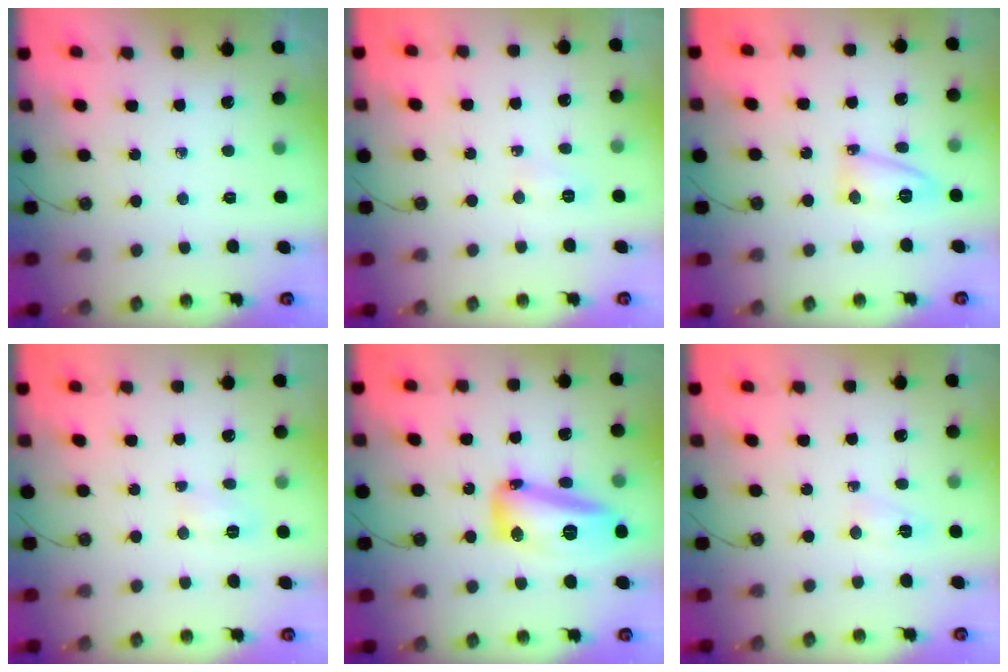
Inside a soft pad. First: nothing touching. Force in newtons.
{"total": 9.1, "press": 5.0, "slide": 7.5}
{"total": 7.5, "press": 7.4, "slide": 1.1}
{"total": 3.7, "press": 3.7, "slide": 0.3}
{"total": 30.4, "press": 21.3, "slide": 21.7}
{"total": 2.7, "press": 2.7, "slide": 0.4}